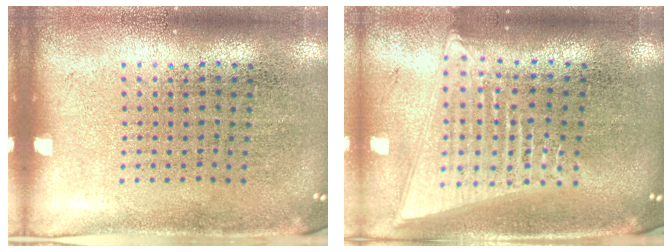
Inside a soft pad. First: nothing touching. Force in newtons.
{"total": 2.1, "press": 1.8, "slide": 1.1}